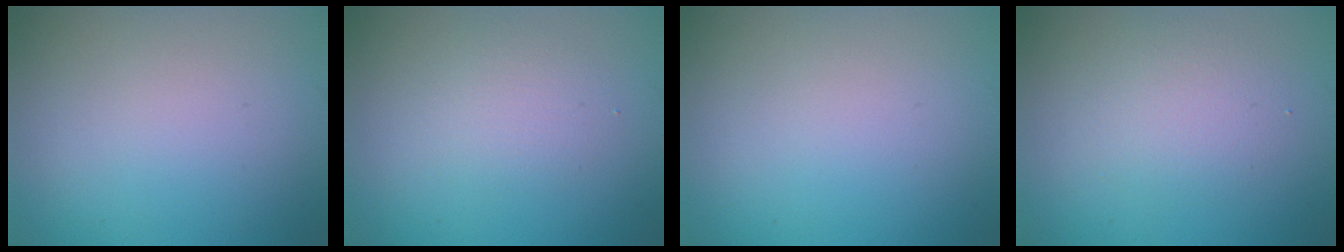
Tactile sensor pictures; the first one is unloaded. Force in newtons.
{"total": 2.0, "press": 2.0, "slide": 0.2}
{"total": 0.0}
{"total": 2.8, "press": 2.8, "slide": 0.2}